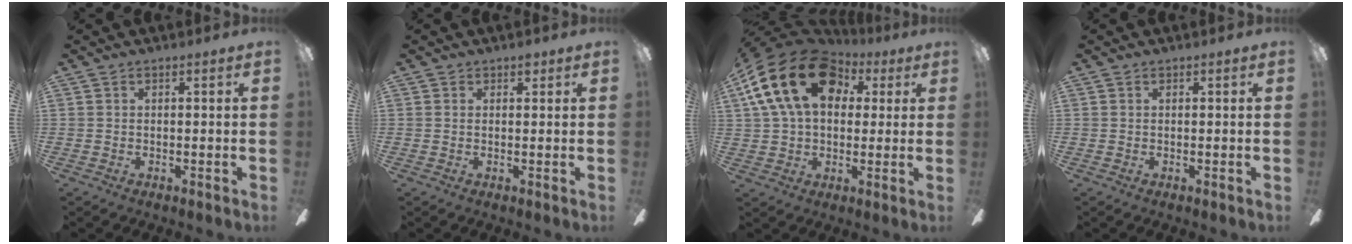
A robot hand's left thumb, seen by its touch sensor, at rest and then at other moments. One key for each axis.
{"total": 1.2, "fx": 0.9, "fy": 0.8, "fz": 0.3, "tx": 0.001, "ty": 0.001, "tz": 0.013}
{"total": 20.2, "fx": 6.6, "fy": 13.8, "fz": 13.2, "tx": -0.259, "ty": -0.010, "tz": 0.115}
{"total": 0.0}